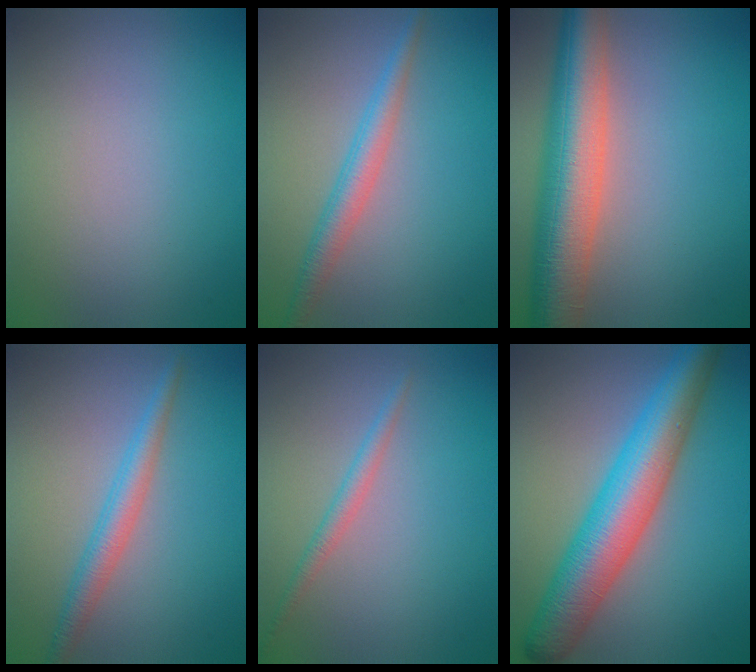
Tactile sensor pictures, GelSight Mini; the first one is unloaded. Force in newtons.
{"total": 2.7, "press": 2.7, "slide": 0.1}
{"total": 9.3, "press": 9.3, "slide": 0.4}
{"total": 2.6, "press": 2.6, "slide": 0.0}
{"total": 1.5, "press": 1.5, "slide": 0.1}
{"total": 8.7, "press": 8.7, "slide": 0.1}